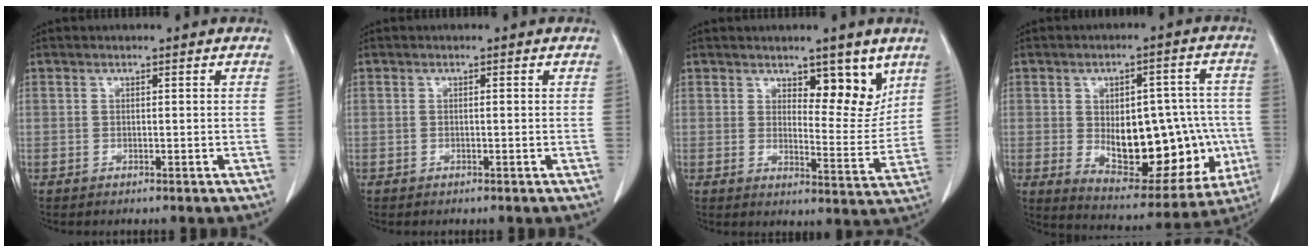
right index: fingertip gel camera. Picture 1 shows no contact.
{"total": 0.0}
{"total": 7.3, "force": [4.6, 2.8, 5.0], "torque": [-0.056, -0.015, 0.068]}
{"total": 19.5, "force": [-2.5, 10.2, 16.5], "torque": [-0.231, 0.018, -0.006]}